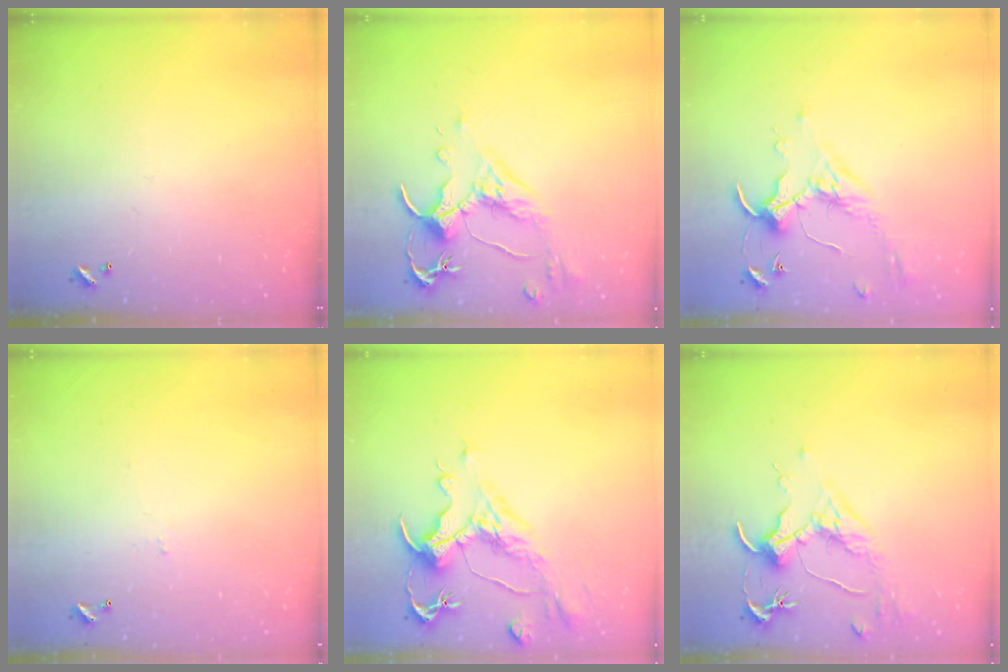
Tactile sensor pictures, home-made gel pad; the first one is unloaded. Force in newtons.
{"total": 2.5, "press": 2.1, "slide": 1.4}
{"total": 0.7, "press": 0.6, "slide": 0.4}
{"total": 1.7, "press": 1.6, "slide": 0.3}
{"total": 2.6, "press": 2.1, "slide": 1.6}
{"total": 1.6, "press": 1.4, "slide": 0.9}